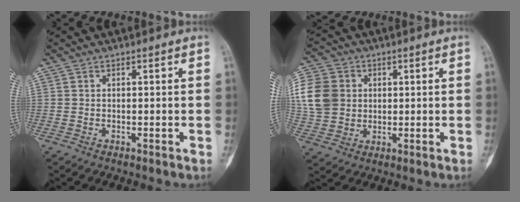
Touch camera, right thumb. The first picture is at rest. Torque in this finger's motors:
{"motor_torque": [0.16, 0.14, 0.48, -0.29, 0.05]}